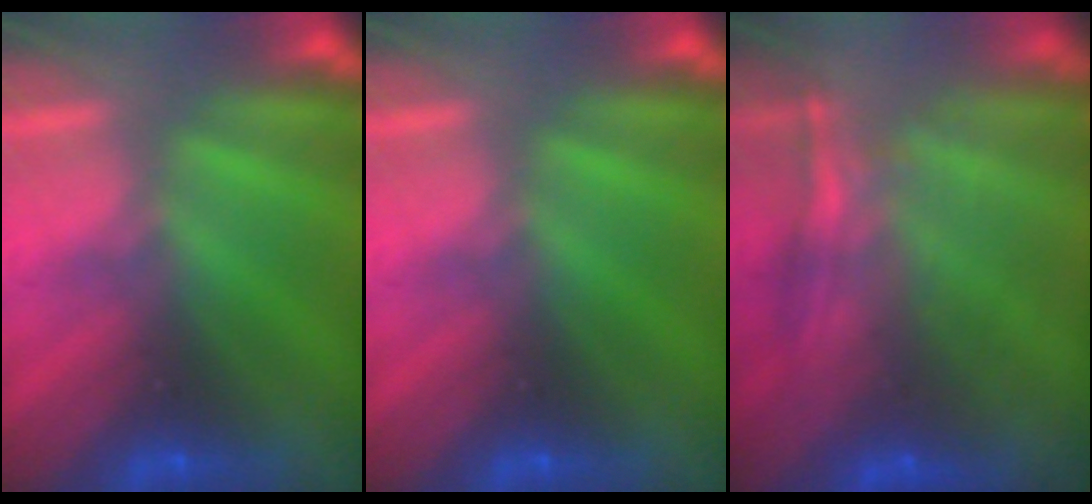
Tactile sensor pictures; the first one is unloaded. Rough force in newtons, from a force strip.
{"total": 0.0}
{"total": 7.3}